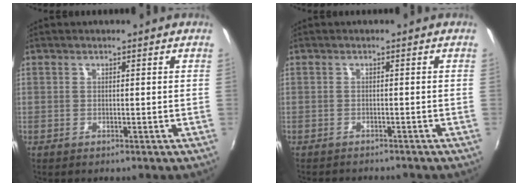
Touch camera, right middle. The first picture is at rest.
{"total": 3.5, "force": [-3.3, 0.7, 0.9], "torque": [-0.027, -0.014, -0.050]}